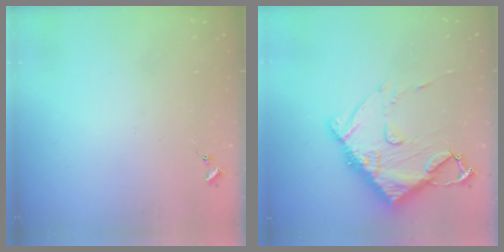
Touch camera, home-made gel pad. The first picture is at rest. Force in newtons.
{"total": 14.3, "press": 14.2, "slide": 1.3}